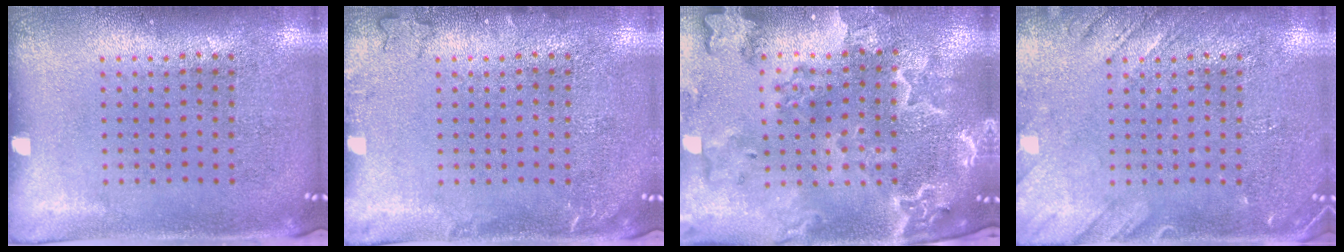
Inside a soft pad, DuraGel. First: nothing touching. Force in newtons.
{"total": 1.2, "press": 1.2, "slide": 0.3}
{"total": 3.7, "press": 3.2, "slide": 1.8}
{"total": 2.3, "press": 2.3, "slide": 0.3}